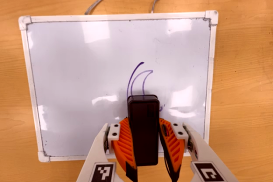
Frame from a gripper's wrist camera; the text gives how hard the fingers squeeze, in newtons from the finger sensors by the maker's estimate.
{"total": 7.0, "left": 5.7, "right": 8.4}